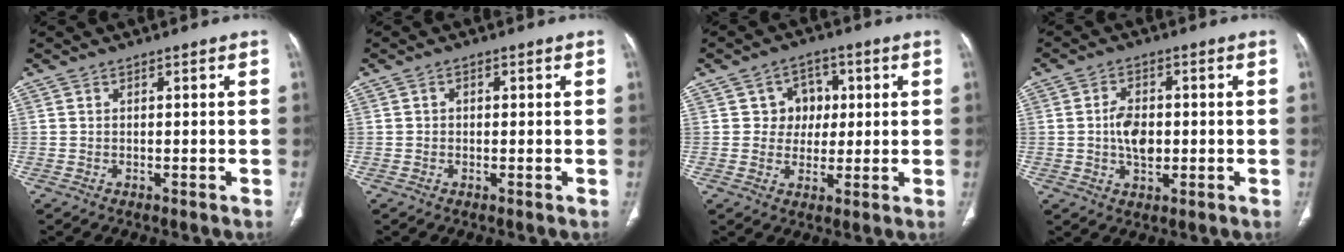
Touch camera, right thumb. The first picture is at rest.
{"total": 0.9, "force": [0.1, 0.8, 0.5], "torque": [-0.003, 0.002, -0.001]}
{"total": 6.6, "force": [1.3, 5.9, 2.7], "torque": [0.005, 0.005, 0.016]}
{"total": 6.1, "force": [-0.3, 3.9, 4.7], "torque": [-0.075, 0.002, -0.006]}